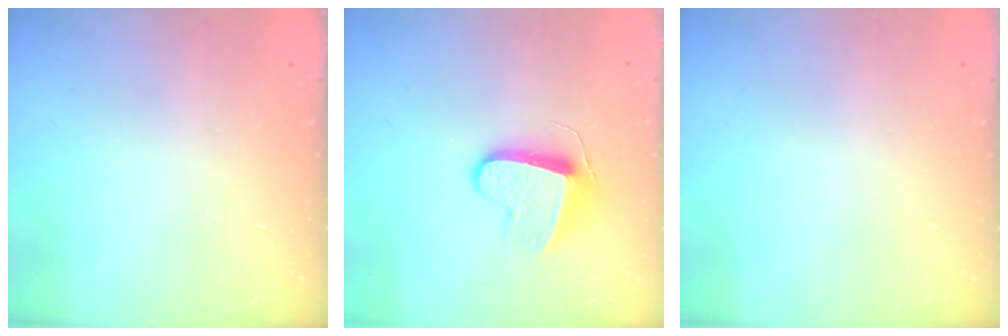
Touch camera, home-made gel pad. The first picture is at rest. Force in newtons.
{"total": 9.9, "press": 9.8, "slide": 0.6}
{"total": 0.0}